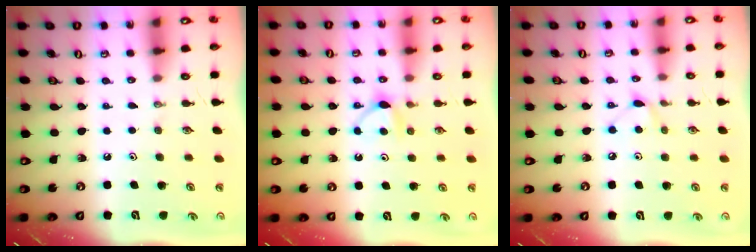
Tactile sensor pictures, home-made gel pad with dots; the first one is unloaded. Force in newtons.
{"total": 5.5, "press": 5.4, "slide": 0.7}
{"total": 5.5, "press": 5.5, "slide": 0.7}